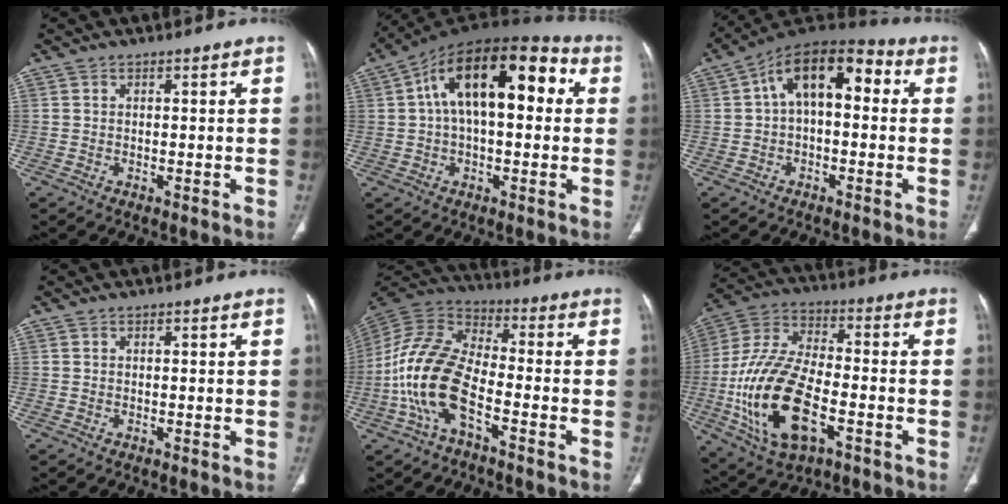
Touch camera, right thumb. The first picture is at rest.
{"total": 19.4, "force": [4.1, 9.6, 16.3], "torque": [-0.240, 0.045, 0.053]}
{"total": 13.9, "force": [2.2, 7.6, 11.4], "torque": [-0.157, 0.042, 0.022]}
{"total": 0.0}
{"total": 15.9, "force": [-5.5, 7.6, 12.8], "torque": [-0.270, 0.043, -0.110]}
{"total": 21.3, "force": [-6.2, 10.6, 17.3], "torque": [-0.350, 0.019, -0.106]}